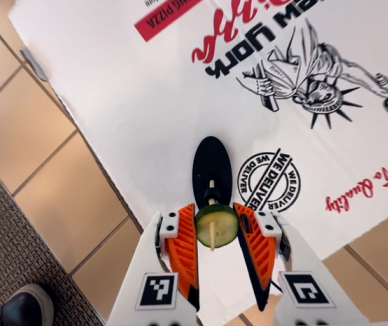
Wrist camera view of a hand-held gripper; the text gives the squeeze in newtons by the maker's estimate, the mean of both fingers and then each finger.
{"total": 8.6, "left": 8.6, "right": 8.6}